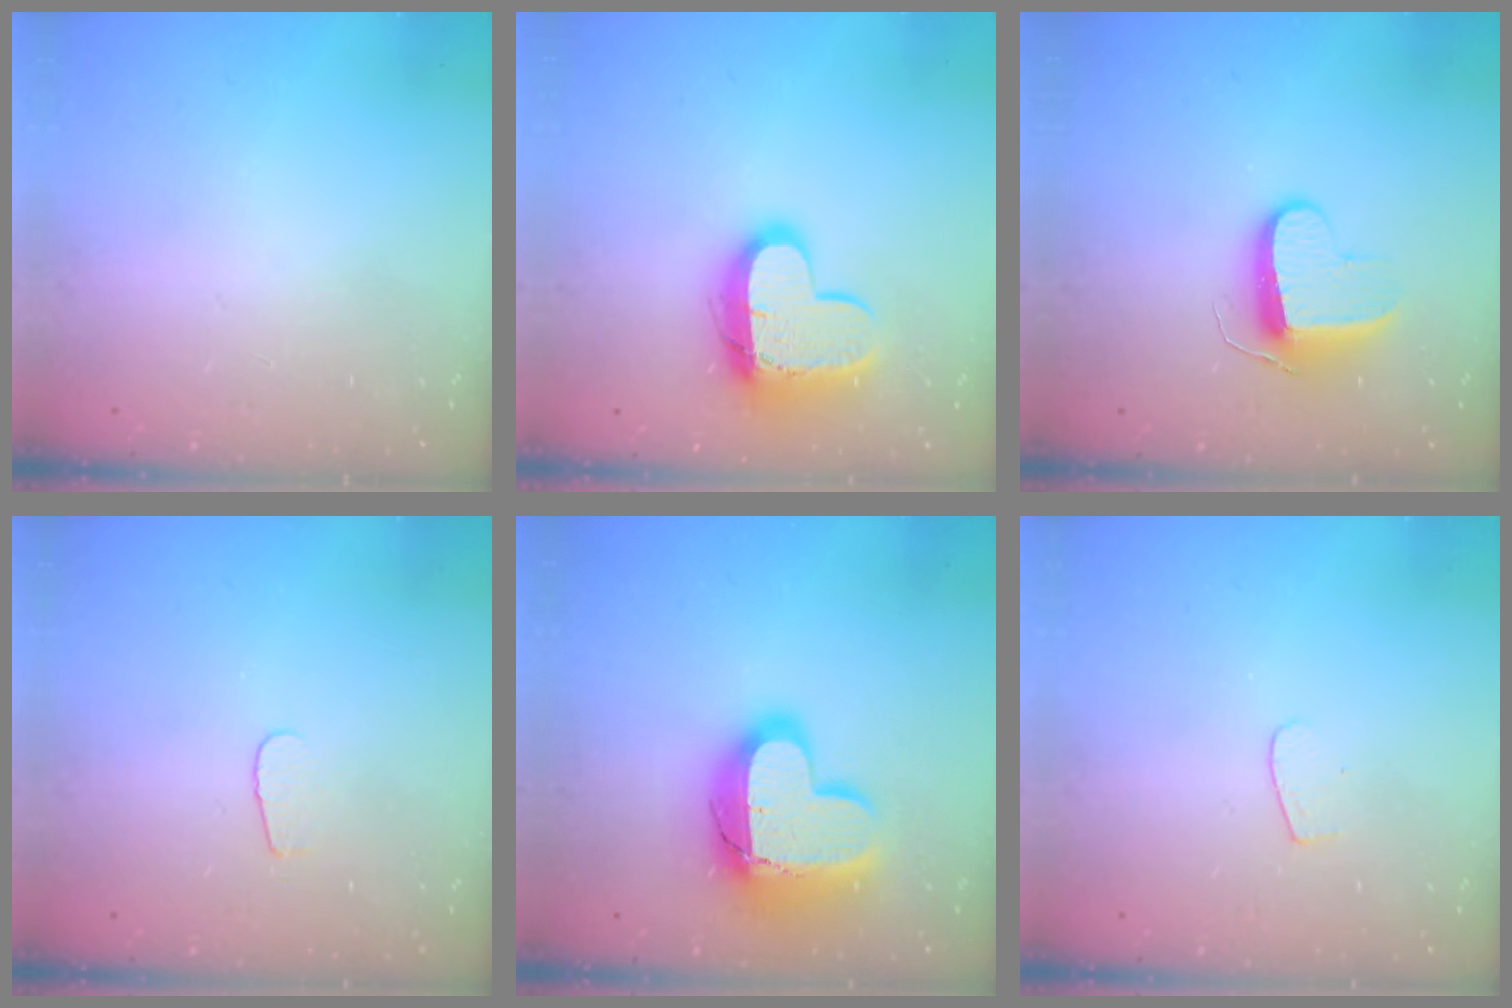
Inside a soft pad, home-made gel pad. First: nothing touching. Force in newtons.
{"total": 14.4, "press": 14.4, "slide": 1.0}
{"total": 9.4, "press": 9.4, "slide": 0.5}
{"total": 3.1, "press": 3.1, "slide": 0.3}
{"total": 18.5, "press": 18.5, "slide": 1.2}
{"total": 4.0, "press": 4.0, "slide": 0.4}